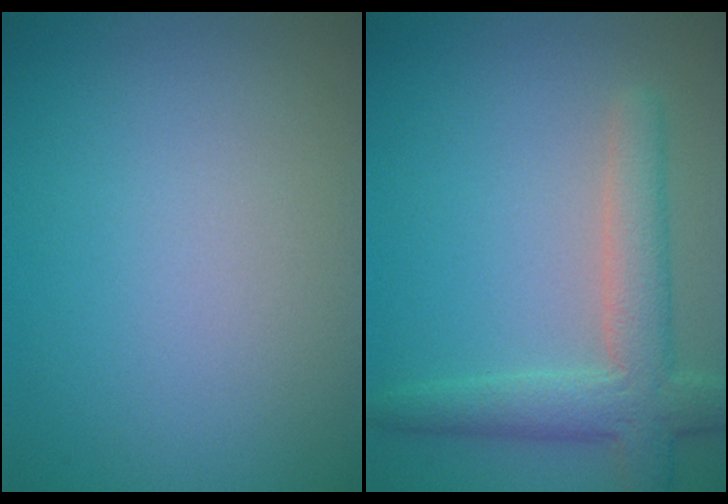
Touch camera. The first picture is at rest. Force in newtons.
{"total": 4.7, "press": 4.7, "slide": 0.6}